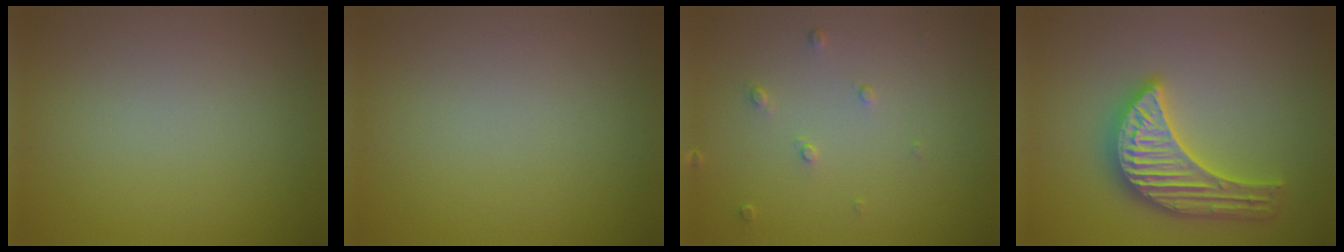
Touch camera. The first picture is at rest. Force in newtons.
{"total": 0.0}
{"total": 0.9, "press": 0.6, "slide": 0.7}
{"total": 5.6, "press": 5.6, "slide": 0.6}